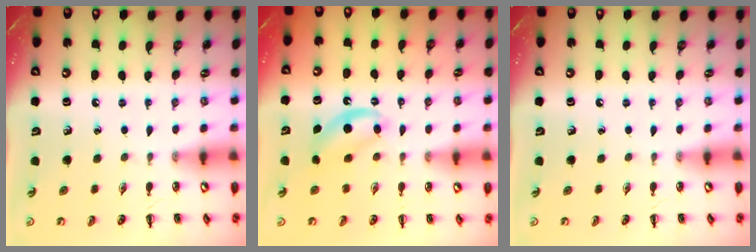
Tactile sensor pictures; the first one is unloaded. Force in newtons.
{"total": 5.3, "press": 5.0, "slide": 1.6}
{"total": 0.0}